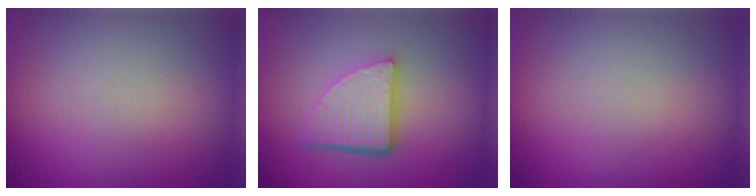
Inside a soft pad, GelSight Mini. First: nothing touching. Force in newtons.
{"total": 5.6, "press": 3.7, "slide": 4.1}
{"total": 0.0}